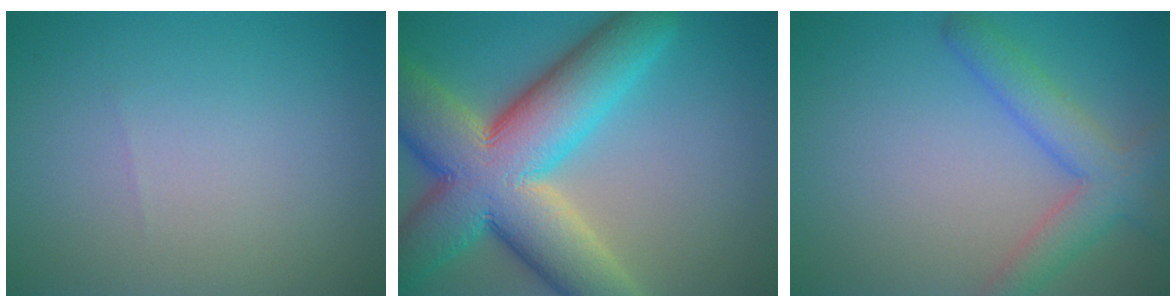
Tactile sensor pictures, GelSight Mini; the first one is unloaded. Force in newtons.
{"total": 14.6, "press": 14.5, "slide": 0.7}
{"total": 4.3, "press": 4.3, "slide": 0.3}